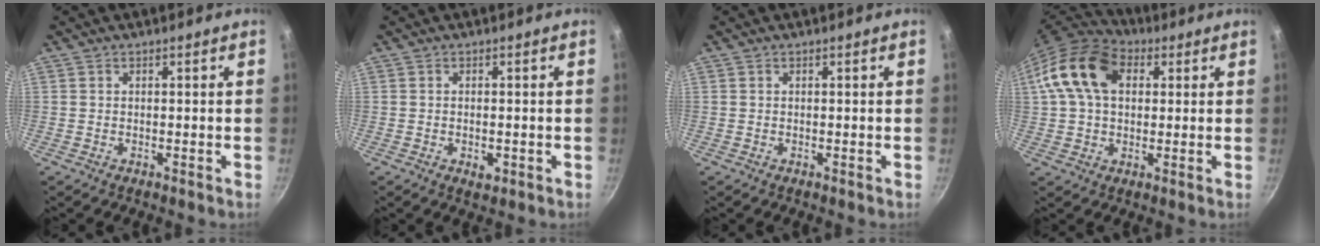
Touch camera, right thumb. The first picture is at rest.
{"total": 2.3, "force": [-0.7, 1.3, 1.8], "torque": [-0.028, -0.002, -0.009]}
{"total": 0.0}
{"total": 14.9, "force": [3.8, 10.3, 10.1], "torque": [-0.168, 0.019, 0.050]}